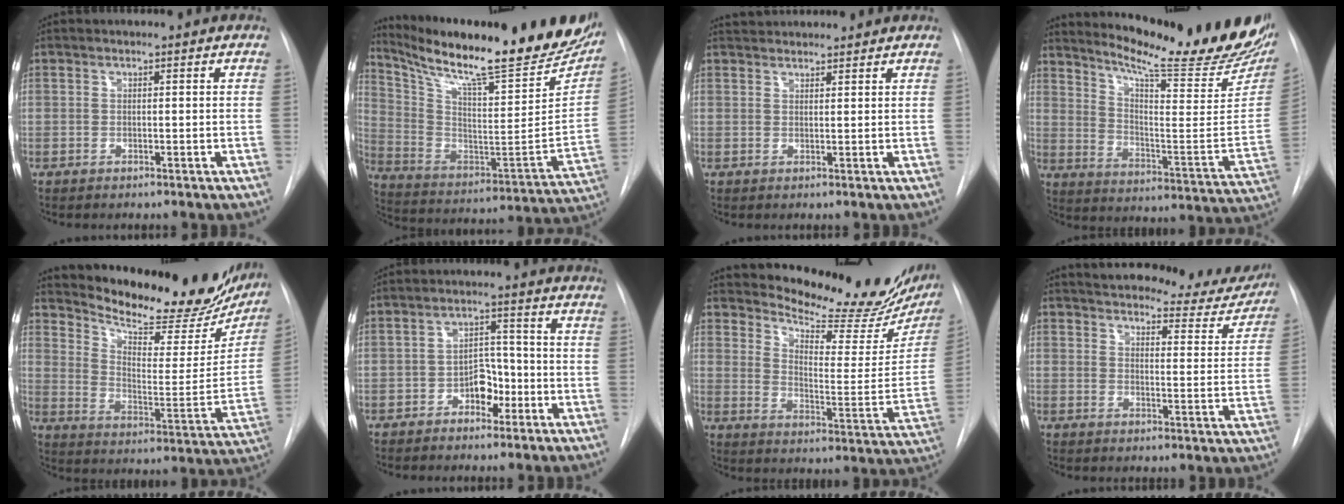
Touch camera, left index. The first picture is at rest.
{"total": 30.5, "force": [24.6, 4.9, 17.4], "torque": [-0.289, -0.056, 0.352]}
{"total": 4.9, "force": [4.7, 0.9, 0.8], "torque": [-0.013, 0.037, 0.070]}
{"total": 26.0, "force": [22.2, 2.6, 13.4], "torque": [-0.208, -0.089, 0.292]}
{"total": 24.3, "force": [21.8, 6.3, 8.7], "torque": [-0.131, -0.060, 0.289]}
{"total": 5.1, "force": [-2.4, 3.1, 3.2], "torque": [-0.047, 0.016, -0.041]}
{"total": 21.1, "force": [19.2, 4.4, 7.5], "torque": [-0.107, -0.083, 0.245]}
{"total": 19.1, "force": [17.8, 4.4, 5.3], "torque": [-0.064, -0.041, 0.211]}